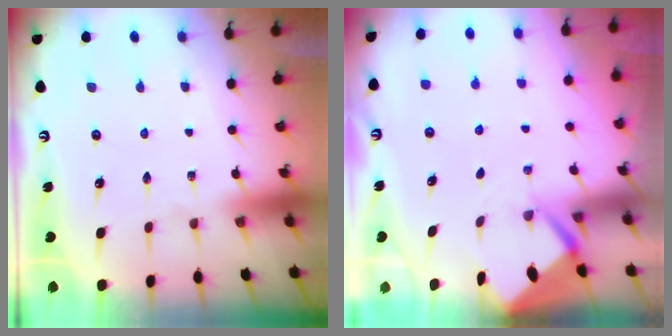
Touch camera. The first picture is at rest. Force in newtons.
{"total": 2.6, "press": 2.5, "slide": 0.3}